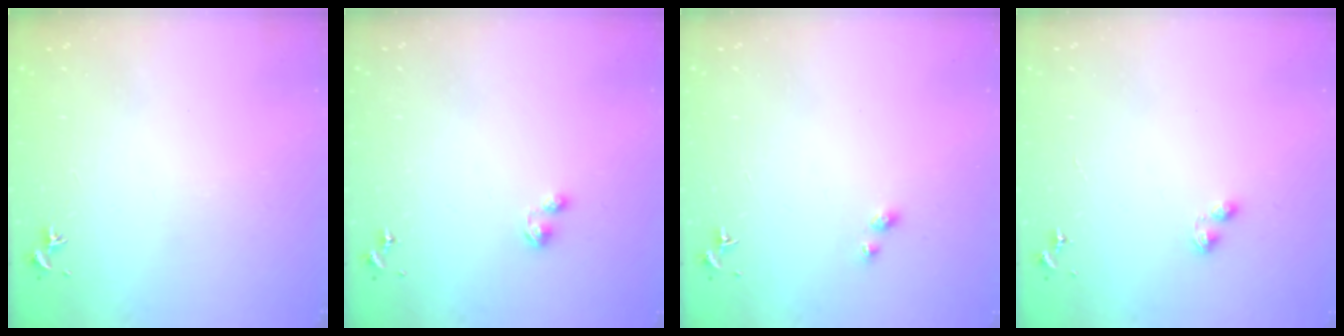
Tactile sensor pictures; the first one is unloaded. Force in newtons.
{"total": 2.9, "press": 2.9, "slide": 0.4}
{"total": 2.7, "press": 2.7, "slide": 0.2}
{"total": 2.9, "press": 2.9, "slide": 0.4}